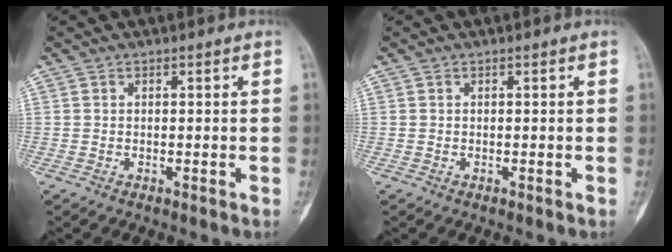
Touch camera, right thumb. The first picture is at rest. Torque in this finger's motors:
{"motor_torque": [0.16, 0.16, 0.04, -0.14, 0.05]}